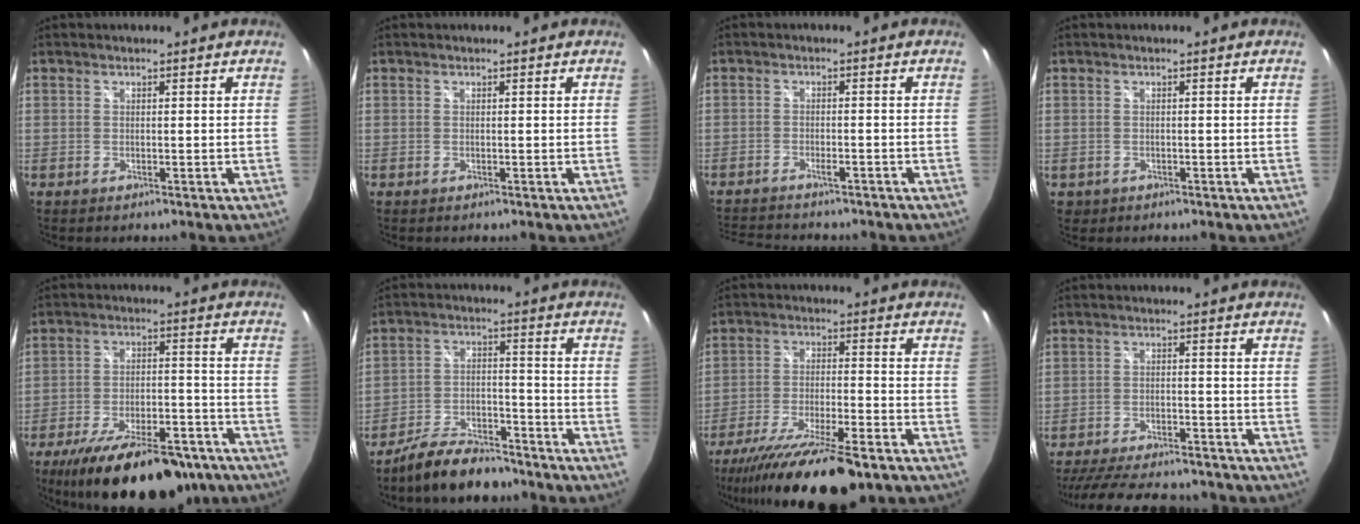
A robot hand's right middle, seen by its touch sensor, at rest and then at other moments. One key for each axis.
{"total": 0.0}
{"total": 8.5, "fx": -7.6, "fy": 1.5, "fz": 3.5, "tx": -0.084, "ty": -0.015, "tz": -0.117}
{"total": 0.8, "fx": -0.2, "fy": 0.7, "fz": 0.4, "tx": -0.009, "ty": -0.006, "tz": 0.000}
{"total": 22.6, "fx": -17.2, "fy": 7.5, "fz": 12.7, "tx": -0.218, "ty": -0.024, "tz": -0.243}
{"total": 9.6, "fx": -8.2, "fy": 3.0, "fz": 4.0, "tx": -0.086, "ty": 0.010, "tz": -0.135}
{"total": 18.7, "fx": -14.5, "fy": 2.7, "fz": 11.4, "tx": -0.218, "ty": -0.050, "tz": -0.240}
{"total": 19.1, "fx": -16.4, "fy": 5.1, "fz": 8.5, "tx": -0.172, "ty": -0.017, "tz": -0.232}